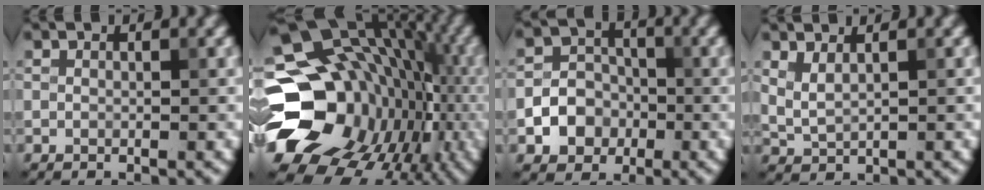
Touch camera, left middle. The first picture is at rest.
{"total": 19.5, "force": [-2.9, 16.4, 10.1], "torque": [-0.146, -0.018, -0.040]}
{"total": 4.0, "force": [-1.3, 3.4, 1.6], "torque": [-0.006, 0.003, -0.032]}
{"total": 1.7, "force": [1.2, 0.6, 1.1], "torque": [-0.027, -0.003, 0.030]}